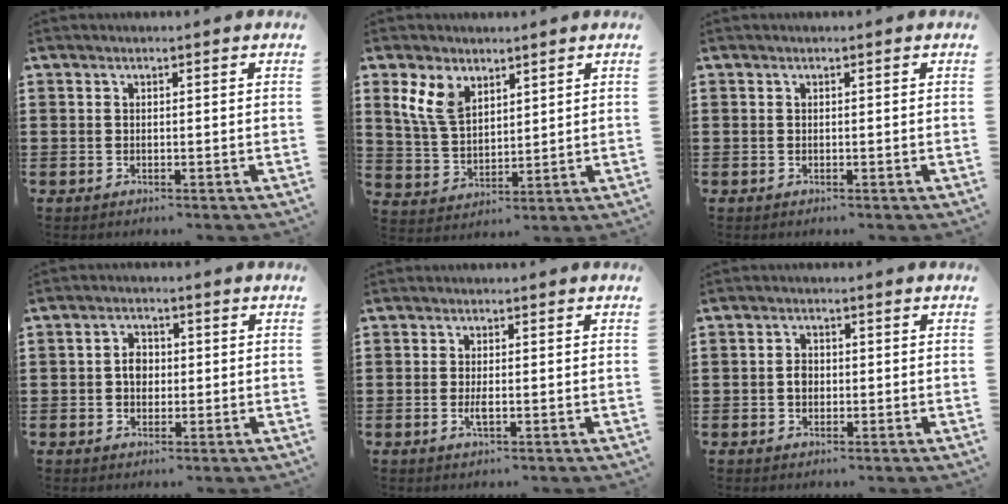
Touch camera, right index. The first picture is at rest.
{"total": 7.0, "force": [3.9, 4.1, 4.1], "torque": [-0.112, -0.001, 0.071]}
{"total": 0.0}
{"total": 3.0, "force": [-0.2, 2.2, 2.1], "torque": [-0.043, 0.008, -0.005]}
{"total": 1.8, "force": [-0.4, 0.3, 1.7], "torque": [-0.039, -0.006, -0.009]}
{"total": 1.9, "force": [-0.3, 1.4, 1.2], "torque": [-0.025, 0.006, -0.007]}